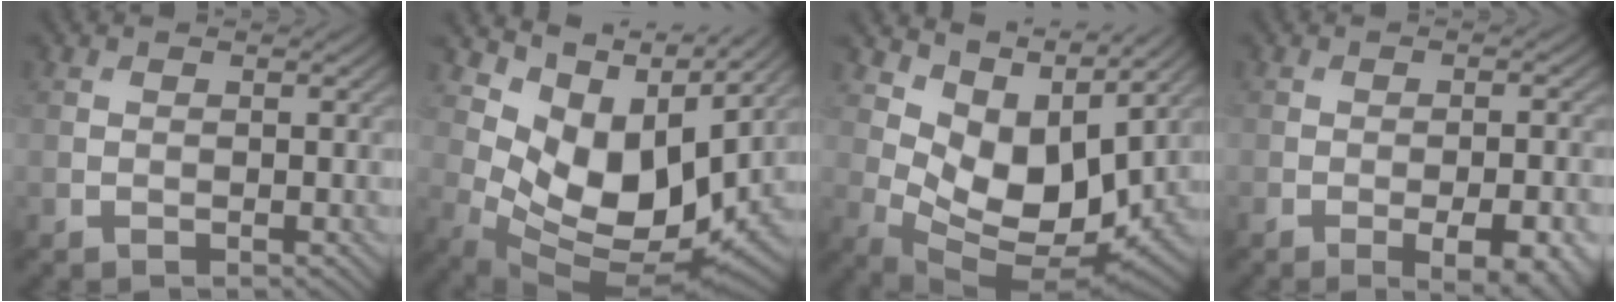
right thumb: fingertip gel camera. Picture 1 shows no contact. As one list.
[{"total": 11.4, "force": [4.4, 6.6, 8.1], "torque": [-0.176, -0.012, 0.093]}, {"total": 10.4, "force": [4.6, 5.8, 7.2], "torque": [-0.158, -0.014, 0.095]}, {"total": 7.2, "force": [-3.2, 2.5, 5.9], "torque": [-0.080, -0.004, -0.029]}]